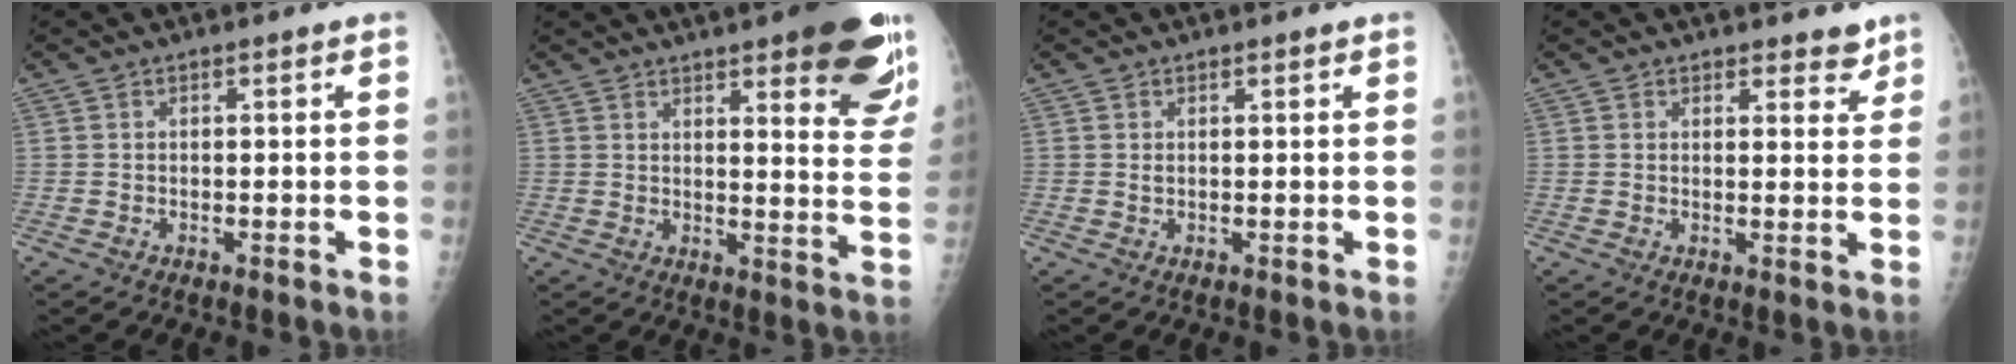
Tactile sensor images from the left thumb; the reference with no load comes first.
{"total": 19.8, "force": [12.4, 5.2, 14.5], "torque": [-0.151, -0.057, 0.145]}
{"total": 0.8, "force": [0.5, 0.5, 0.4], "torque": [-0.003, -0.004, 0.008]}
{"total": 3.3, "force": [2.7, 1.7, 1.0], "torque": [0.015, -0.017, 0.033]}